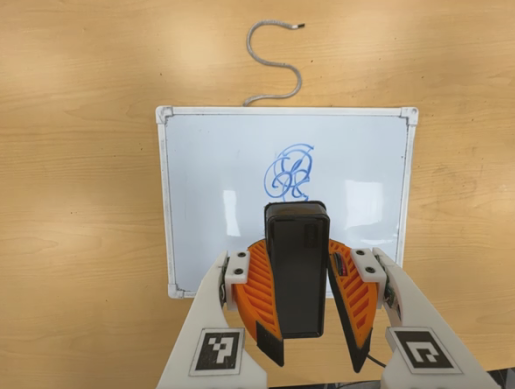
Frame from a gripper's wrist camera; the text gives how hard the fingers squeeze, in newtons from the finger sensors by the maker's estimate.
{"total": 11.1, "left": 10.2, "right": 11.9}